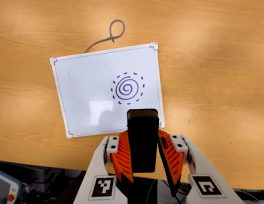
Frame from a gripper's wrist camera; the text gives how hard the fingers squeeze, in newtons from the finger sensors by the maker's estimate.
{"total": 7.2, "left": 6.0, "right": 8.4}